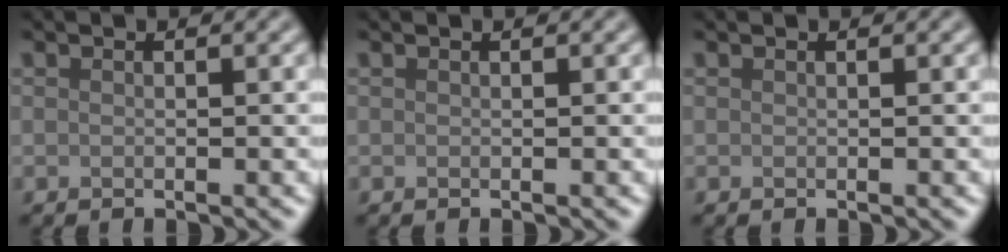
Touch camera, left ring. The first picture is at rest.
{"total": 0.0}
{"total": 0.0}